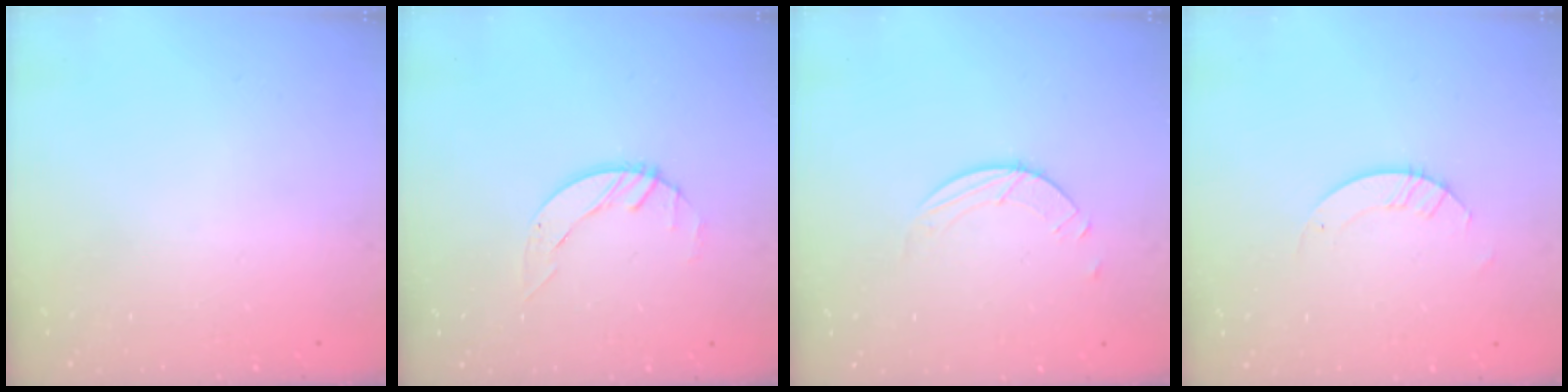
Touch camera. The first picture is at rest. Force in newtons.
{"total": 2.9, "press": 2.8, "slide": 0.3}
{"total": 2.5, "press": 2.4, "slide": 0.2}
{"total": 2.9, "press": 2.9, "slide": 0.3}